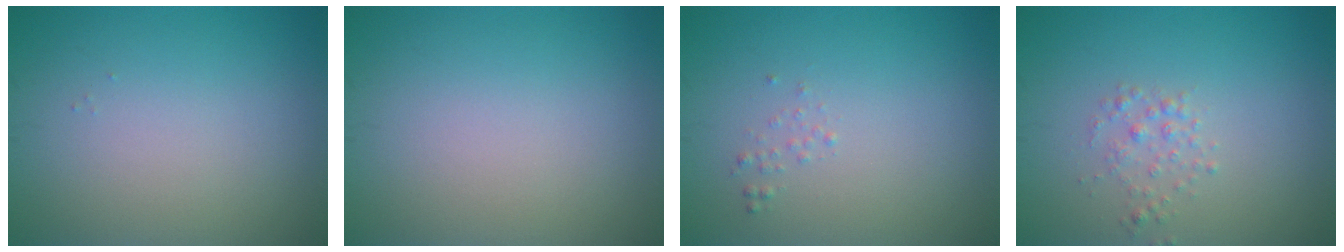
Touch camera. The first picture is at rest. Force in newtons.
{"total": 0.0}
{"total": 0.6, "press": 0.6, "slide": 0.1}
{"total": 1.3, "press": 1.3, "slide": 0.0}